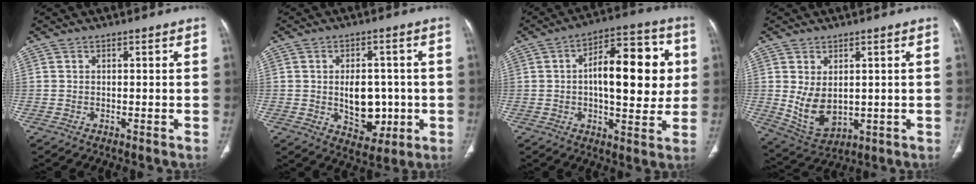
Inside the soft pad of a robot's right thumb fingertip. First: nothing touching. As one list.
[{"total": 9.8, "force": [-0.8, 6.6, 7.2], "torque": [-0.068, 0.003, 0.004]}, {"total": 18.1, "force": [2.0, 8.0, 16.1], "torque": [-0.194, 0.020, 0.023]}, {"total": 8.3, "force": [0.5, 5.4, 6.3], "torque": [-0.102, -0.012, 0.036]}]